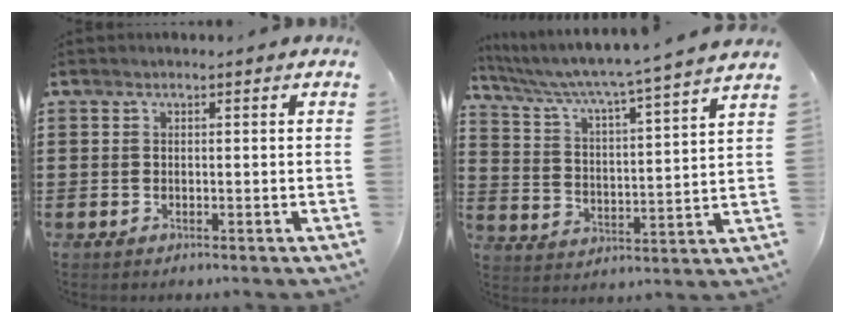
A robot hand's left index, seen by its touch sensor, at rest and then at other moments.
{"total": 4.6, "force": [4.0, -1.0, 2.1], "torque": [-0.063, -0.042, 0.055]}